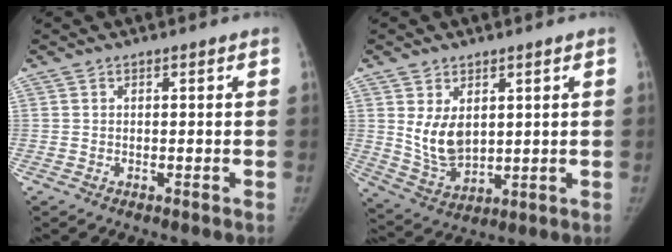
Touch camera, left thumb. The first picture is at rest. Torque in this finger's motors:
{"motor_torque": [0.97, 1.22, 0.54, -0.63, 0.31]}